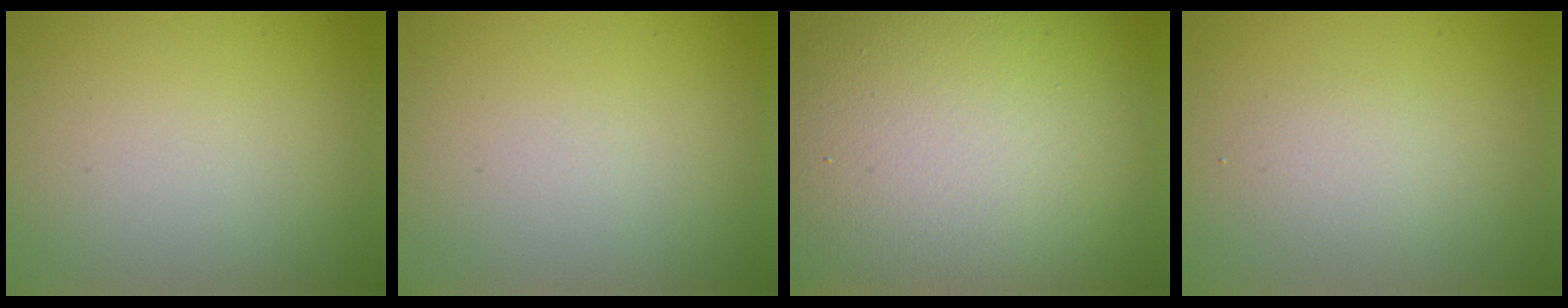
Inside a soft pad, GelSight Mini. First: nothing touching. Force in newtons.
{"total": 0.0}
{"total": 18.1, "press": 18.1, "slide": 0.8}
{"total": 1.5, "press": 1.5, "slide": 0.1}